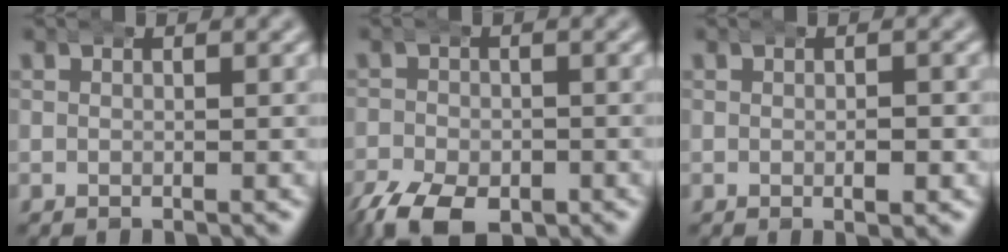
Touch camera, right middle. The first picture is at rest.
{"total": 6.6, "force": [-4.2, 3.7, 3.5], "torque": [-0.068, -0.029, -0.059]}
{"total": 1.4, "force": [-0.3, 0.8, 1.1], "torque": [-0.015, 0.001, -0.007]}